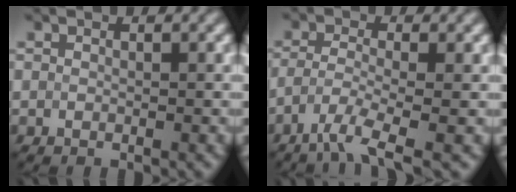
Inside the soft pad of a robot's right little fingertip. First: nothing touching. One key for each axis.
{"total": 3.6, "fx": -2.7, "fy": 0.2, "fz": 2.4, "tx": -0.040, "ty": -0.001, "tz": -0.061}